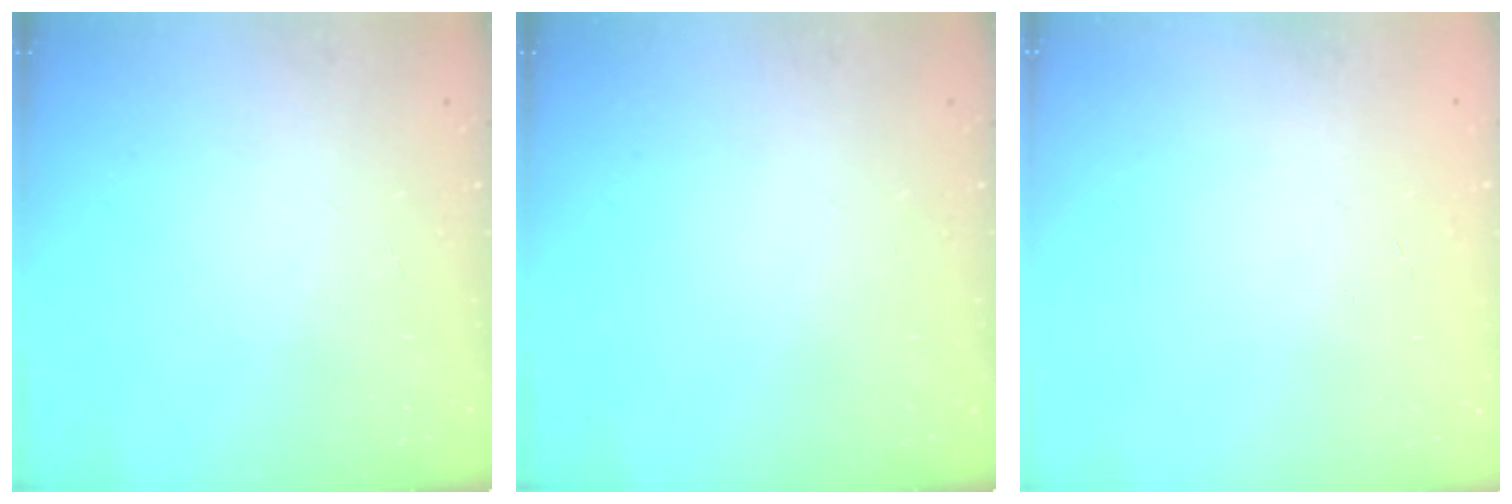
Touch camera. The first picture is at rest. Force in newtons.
{"total": 0.0}
{"total": 0.5, "press": 0.5, "slide": 0.1}